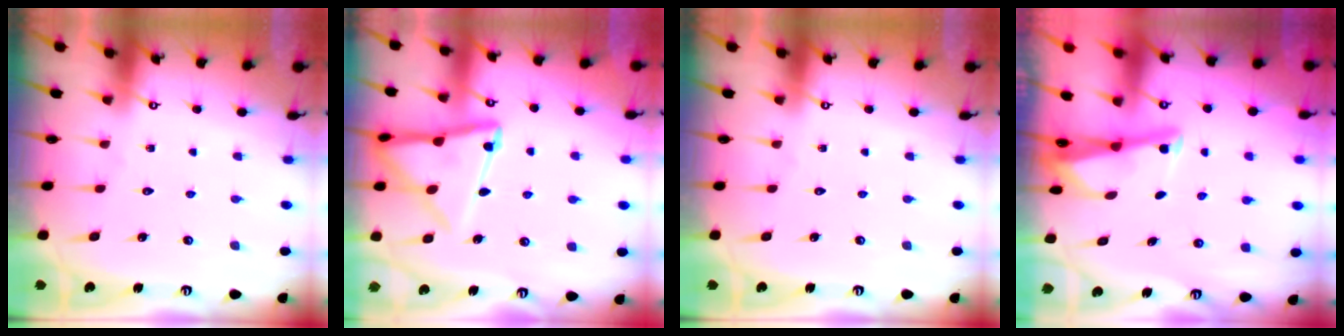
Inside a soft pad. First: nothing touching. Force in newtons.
{"total": 14.2, "press": 14.2, "slide": 1.2}
{"total": 0.0}
{"total": 2.7, "press": 2.7, "slide": 0.1}